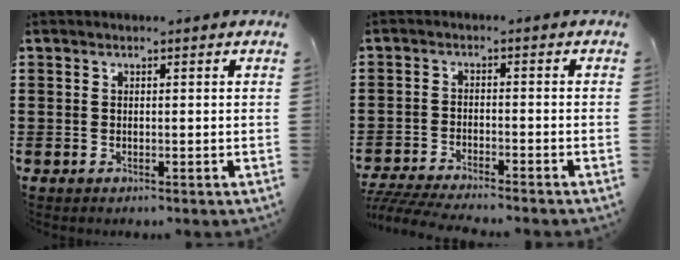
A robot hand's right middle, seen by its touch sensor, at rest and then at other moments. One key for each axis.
{"total": 4.0, "fx": -3.9, "fy": -0.1, "fz": 1.1, "tx": -0.031, "ty": -0.011, "tz": -0.082}